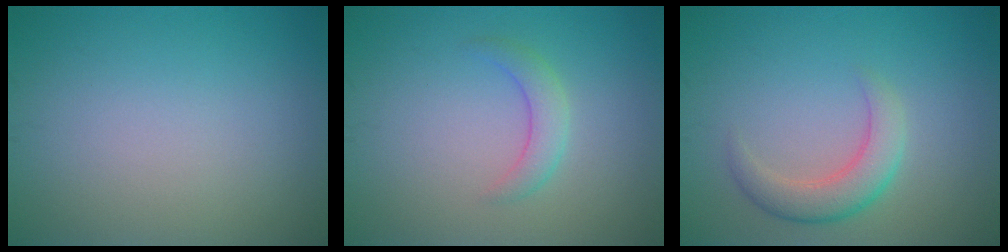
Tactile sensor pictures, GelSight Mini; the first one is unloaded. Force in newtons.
{"total": 2.0, "press": 2.0, "slide": 0.0}
{"total": 3.3, "press": 3.3, "slide": 0.1}